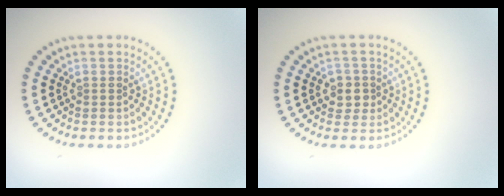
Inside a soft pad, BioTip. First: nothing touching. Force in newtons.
{"total": 1.6, "press": 1.4, "slide": 0.8}